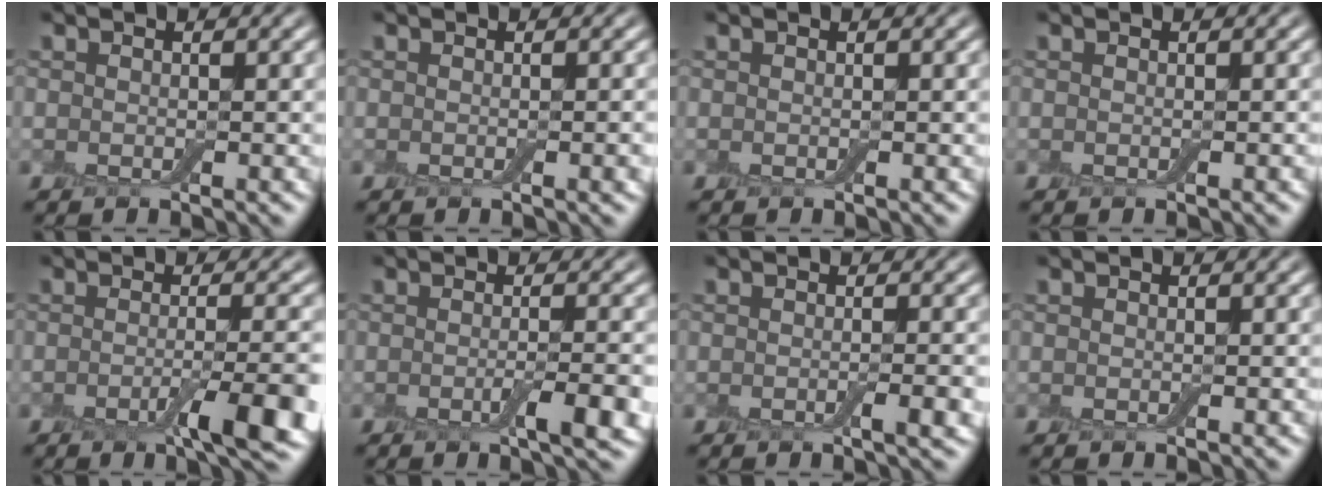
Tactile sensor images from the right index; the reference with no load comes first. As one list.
[{"total": 1.3, "force": [-0.2, 0.4, 1.2], "torque": [-0.012, -0.002, -0.005]}, {"total": 0.0}, {"total": 0.0}, {"total": 5.5, "force": [-2.6, 0.8, 4.8], "torque": [-0.078, -0.007, -0.039]}, {"total": 3.4, "force": [-1.5, 0.6, 3.0], "torque": [-0.051, -0.008, -0.023]}, {"total": 1.8, "force": [-0.8, 0.3, 1.6], "torque": [-0.024, -0.006, -0.011]}, {"total": 0.0}]